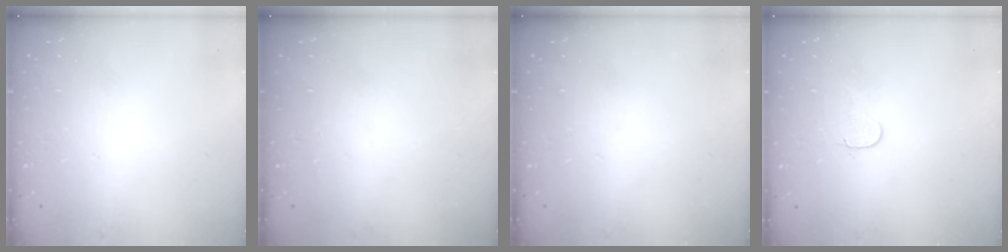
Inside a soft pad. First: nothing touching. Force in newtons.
{"total": 0.0}
{"total": 0.0}
{"total": 4.0, "press": 4.0, "slide": 0.5}